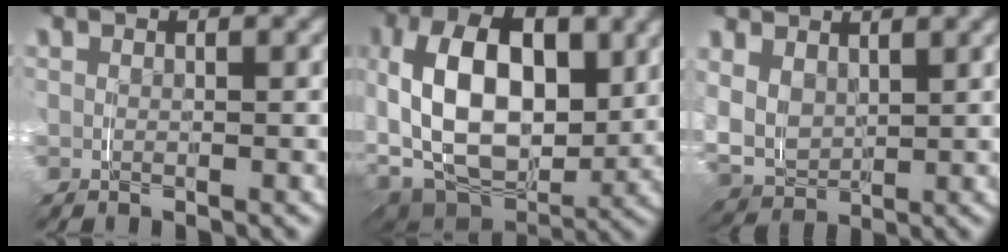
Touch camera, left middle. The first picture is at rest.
{"total": 6.7, "force": [1.4, 4.1, 5.1], "torque": [-0.065, -0.006, 0.022]}
{"total": 5.6, "force": [2.5, 4.8, 1.4], "torque": [-0.045, -0.019, 0.039]}